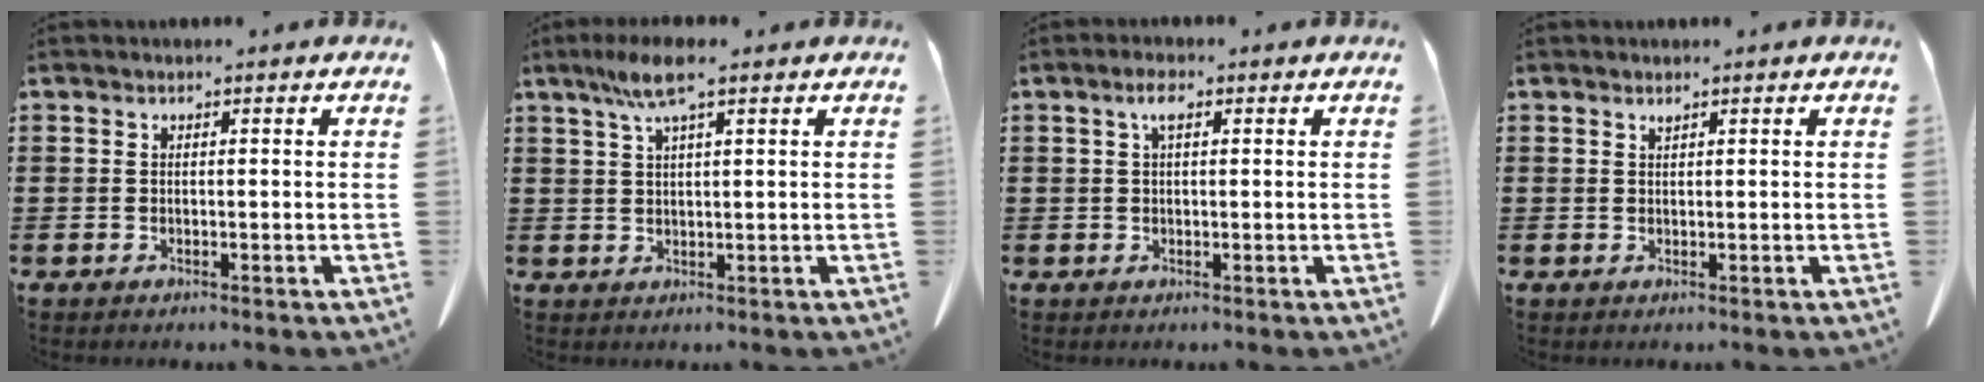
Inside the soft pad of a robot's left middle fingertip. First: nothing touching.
{"total": 5.6, "force": [3.2, 0.8, 4.6], "torque": [-0.096, 0.005, 0.056]}
{"total": 2.5, "force": [0.9, 1.0, 2.1], "torque": [-0.046, 0.009, 0.013]}
{"total": 0.6, "force": [0.5, 0.1, 0.3], "torque": [-0.008, -0.002, 0.011]}